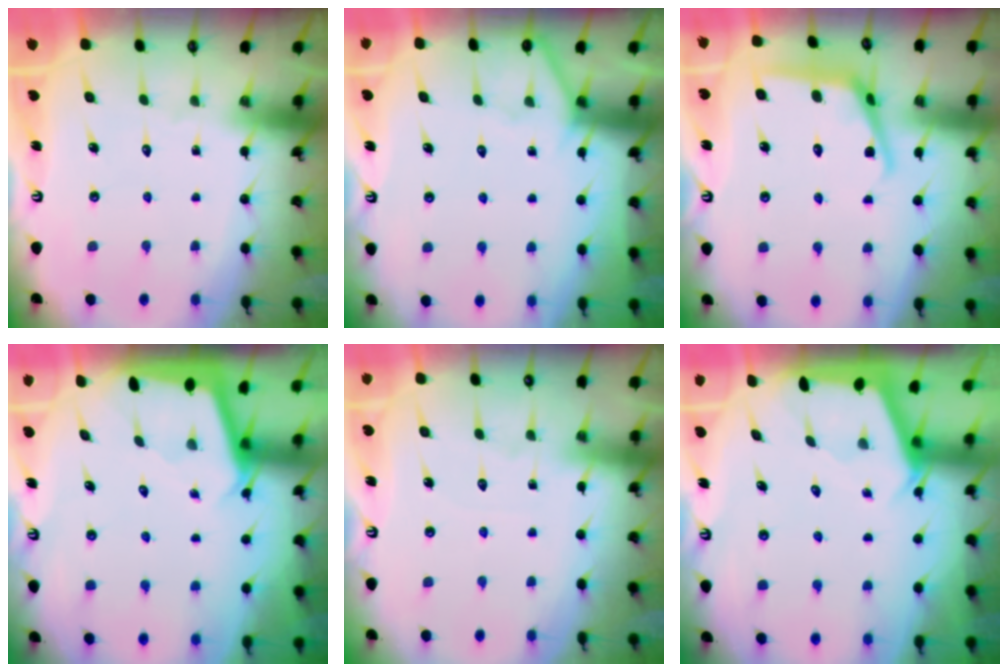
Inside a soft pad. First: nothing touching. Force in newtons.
{"total": 4.9, "press": 4.9, "slide": 0.6}
{"total": 8.6, "press": 8.5, "slide": 0.7}
{"total": 1.8, "press": 1.8, "slide": 0.1}
{"total": 2.4, "press": 2.4, "slide": 0.4}
{"total": 2.1, "press": 2.1, "slide": 0.3}